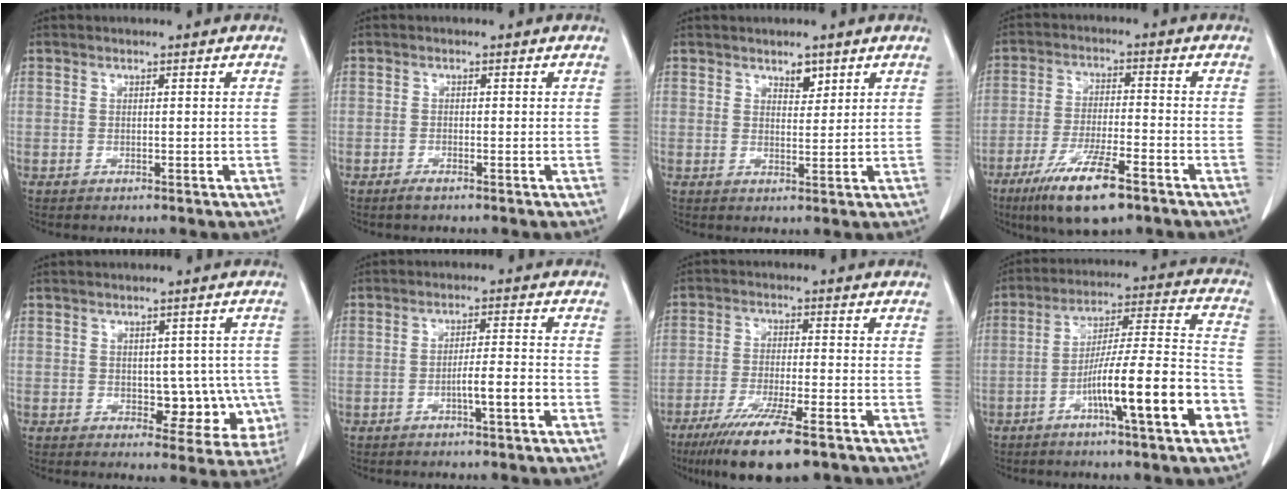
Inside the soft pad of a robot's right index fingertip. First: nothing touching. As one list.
[{"total": 1.1, "force": [-0.9, 0.1, 0.6], "torque": [-0.015, -0.001, -0.014]}, {"total": 2.3, "force": [1.7, 1.1, 1.2], "torque": [-0.017, -0.005, 0.029]}, {"total": 11.2, "force": [-6.9, 2.0, 8.6], "torque": [-0.164, -0.021, -0.117]}, {"total": 7.7, "force": [-1.2, 4.6, 6.0], "torque": [-0.047, 0.013, -0.004]}, {"total": 4.3, "force": [-1.9, 0.1, 3.9], "torque": [-0.059, 0.003, -0.031]}, {"total": 12.7, "force": [-8.7, 1.7, 9.0], "torque": [-0.157, -0.032, -0.140]}, {"total": 15.6, "force": [-6.6, 0.7, 14.1], "torque": [-0.227, 0.009, -0.107]}]